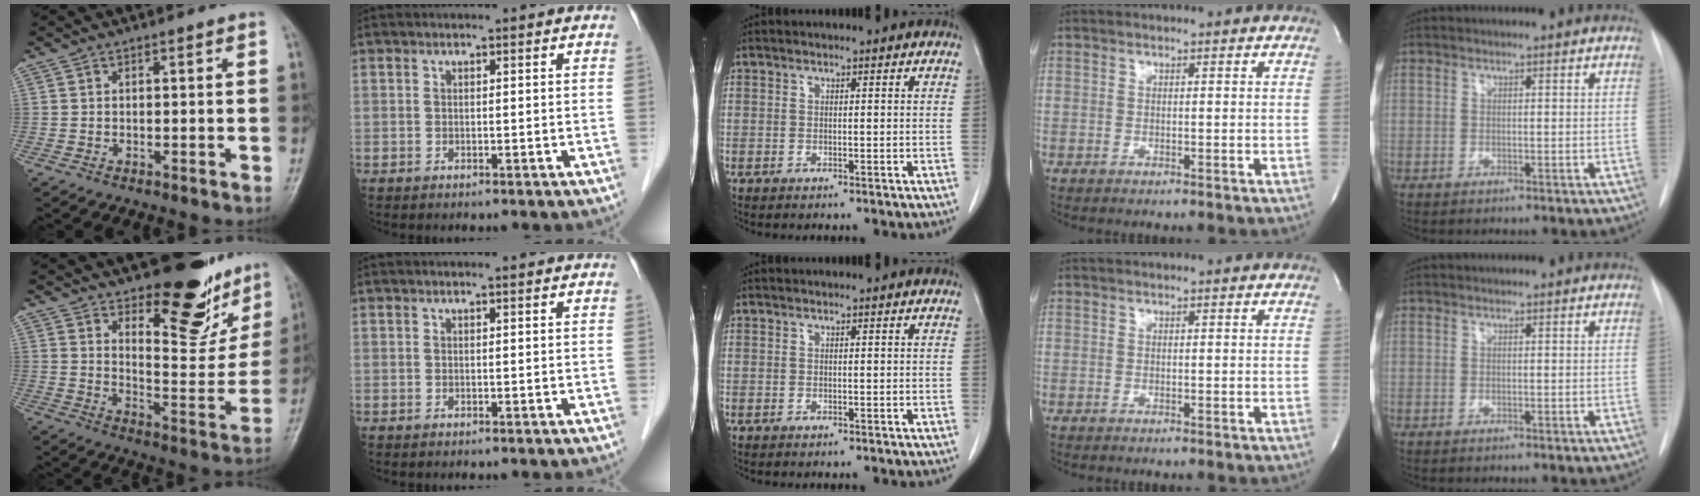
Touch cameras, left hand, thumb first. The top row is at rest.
{"thumb": {"total": 17.3, "force": [12.2, 6.8, 10.3], "torque": [-0.077, -0.094, 0.178]}, "index": {"total": 0.6, "force": [0.6, 0.0, 0.2], "torque": [-0.009, 0.005, 0.007]}}